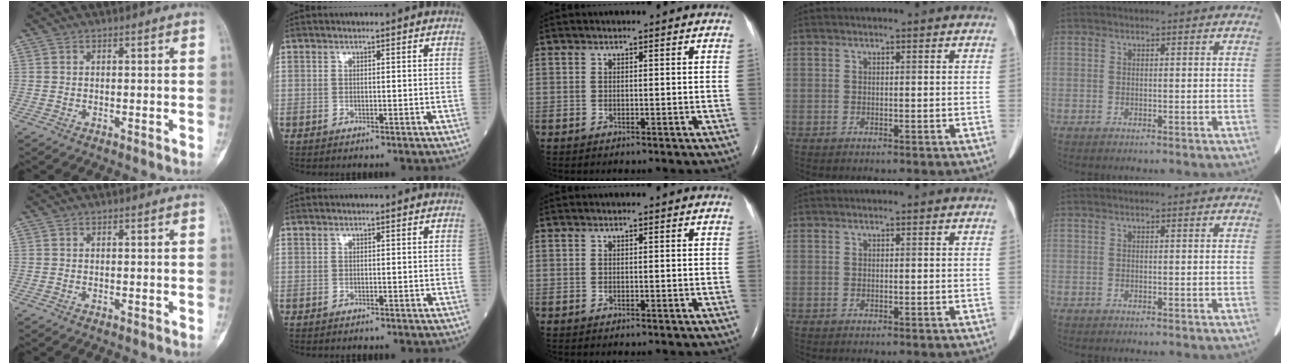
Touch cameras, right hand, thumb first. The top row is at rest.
{}